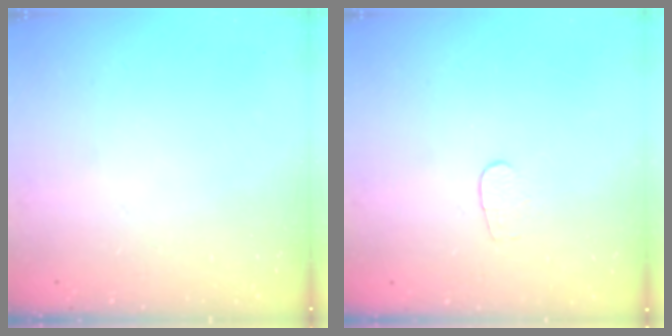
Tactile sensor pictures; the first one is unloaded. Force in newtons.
{"total": 4.0, "press": 4.0, "slide": 0.3}